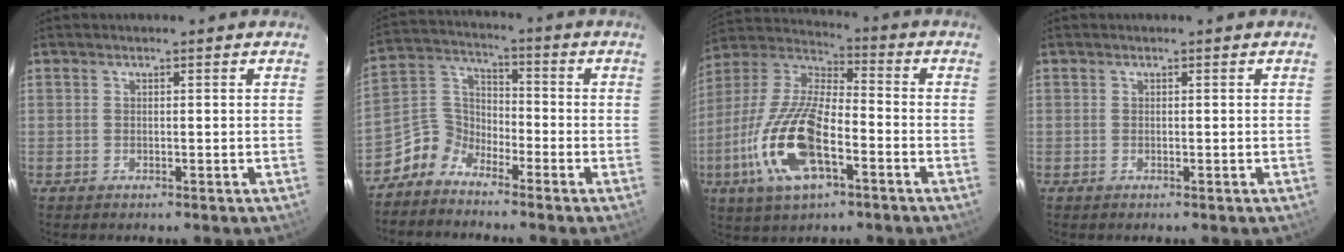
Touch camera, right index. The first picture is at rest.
{"total": 6.3, "force": [-4.8, 4.0, 0.8], "torque": [-0.023, 0.040, -0.118]}
{"total": 19.0, "force": [-7.1, 7.5, 15.9], "torque": [-0.343, -0.016, -0.141]}
{"total": 0.0}